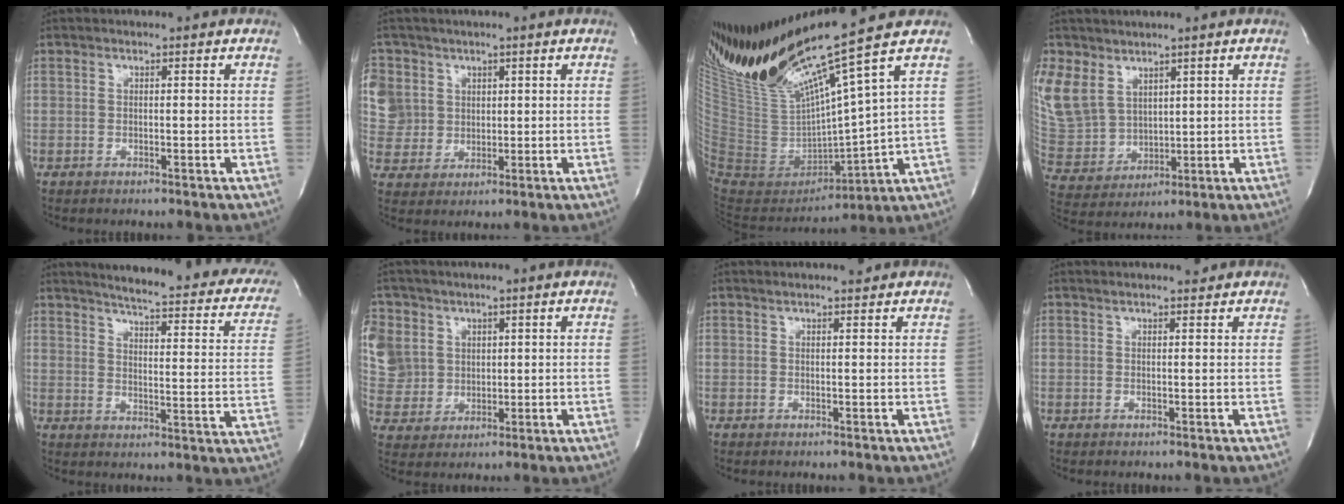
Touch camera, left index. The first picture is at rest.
{"total": 9.8, "force": [3.0, 9.3, 1.1], "torque": [-0.045, 0.021, 0.078]}
{"total": 21.3, "force": [15.9, -0.9, 14.1], "torque": [-0.246, -0.032, 0.307]}
{"total": 15.8, "force": [8.0, 12.0, 6.4], "torque": [-0.208, 0.018, 0.182]}
{"total": 23.2, "force": [19.4, 4.0, 12.1], "torque": [-0.157, -0.052, 0.212]}
{"total": 14.1, "force": [4.6, 12.9, 3.5], "torque": [-0.133, 0.035, 0.116]}
{"total": 1.8, "force": [1.7, -0.1, 0.6], "torque": [-0.010, 0.007, 0.022]}
{"total": 1.9, "force": [1.8, 0.2, 0.6], "torque": [-0.011, 0.008, 0.023]}